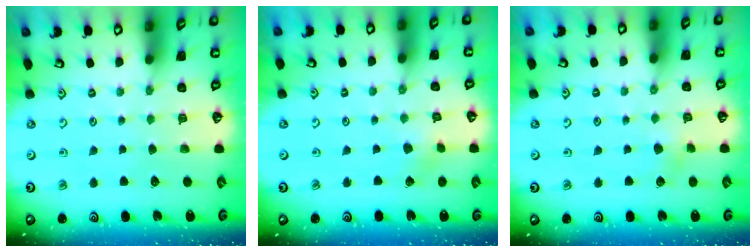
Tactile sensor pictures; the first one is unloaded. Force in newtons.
{"total": 2.9, "press": 2.9, "slide": 0.7}
{"total": 3.0, "press": 2.9, "slide": 0.5}